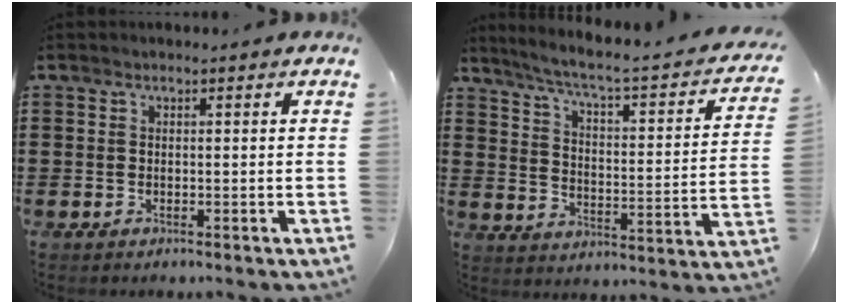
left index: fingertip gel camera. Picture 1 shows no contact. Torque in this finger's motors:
{"motor_torque": [2.14, 0.00, 0.01, -0.04]}